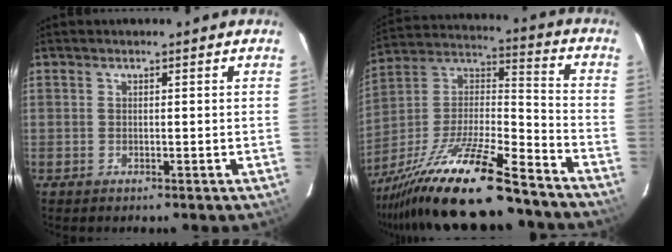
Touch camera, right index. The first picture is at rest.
{"total": 24.5, "force": [-18.8, 4.4, 15.1], "torque": [-0.294, -0.020, -0.318]}